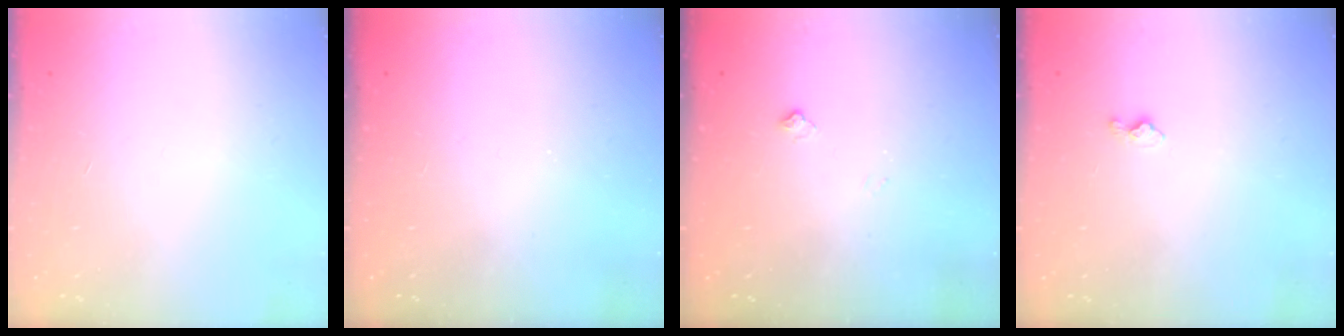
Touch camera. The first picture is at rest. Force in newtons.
{"total": 0.0}
{"total": 5.4, "press": 5.3, "slide": 0.7}
{"total": 3.6, "press": 3.5, "slide": 0.6}